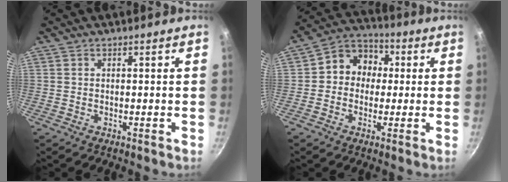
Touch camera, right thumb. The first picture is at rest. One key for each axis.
{"total": 9.2, "fx": 0.6, "fy": 8.0, "fz": 4.4, "tx": -0.026, "ty": 0.024, "tz": -0.014}